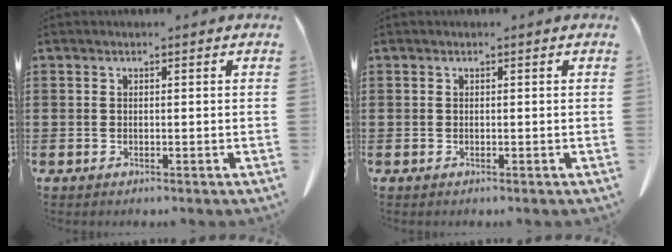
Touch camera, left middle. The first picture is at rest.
{"total": 0.0}